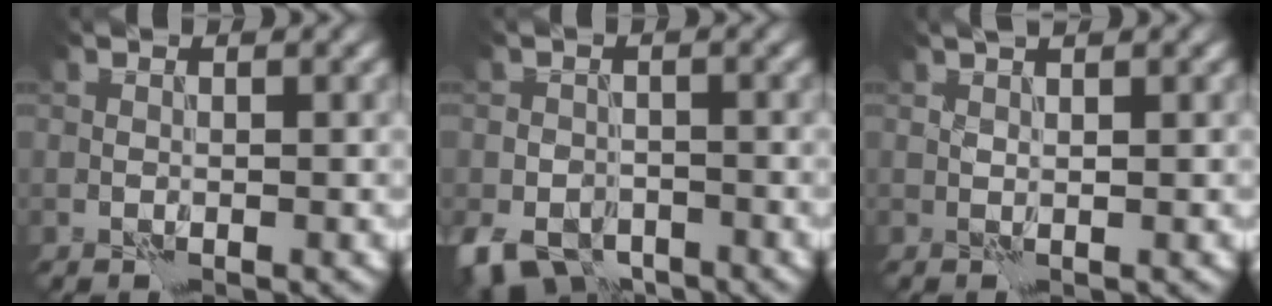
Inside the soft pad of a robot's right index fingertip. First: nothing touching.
{"total": 6.1, "force": [-4.3, 3.5, 2.5], "torque": [-0.041, -0.017, -0.073]}
{"total": 1.4, "force": [1.1, 0.2, 0.9], "torque": [-0.019, -0.001, 0.013]}